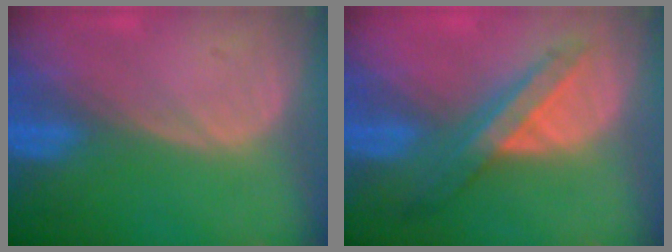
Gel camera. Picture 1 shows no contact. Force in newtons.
{"total": 7.2, "press": 6.2, "slide": 3.5}